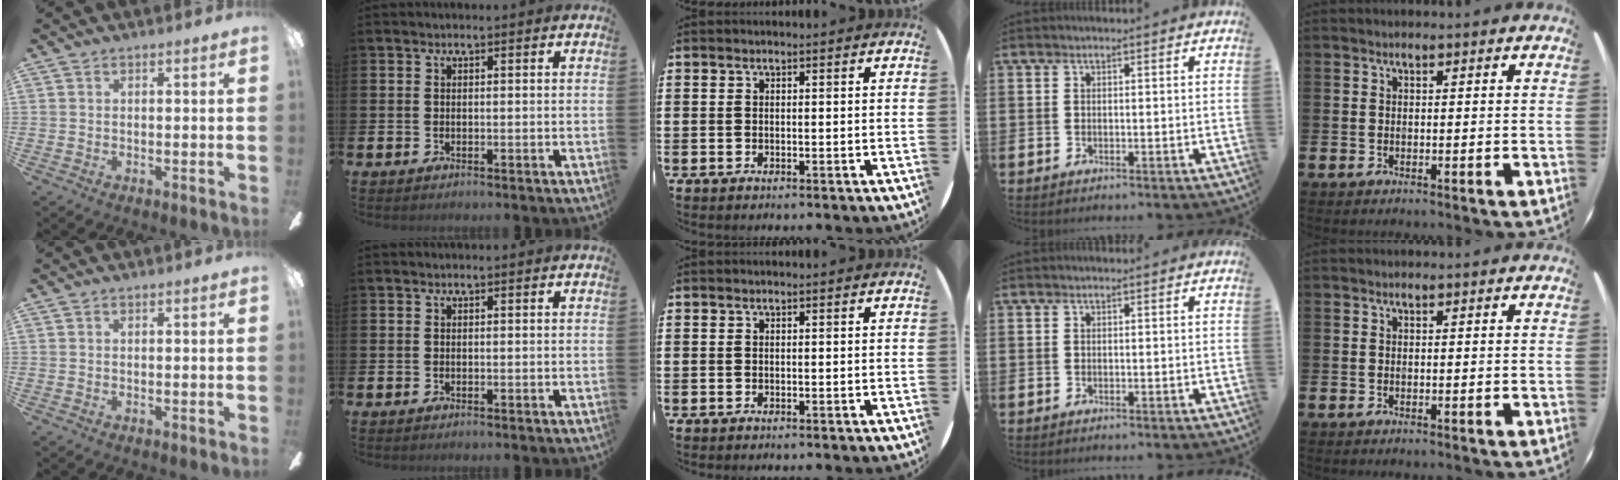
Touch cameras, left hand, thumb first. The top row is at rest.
{}